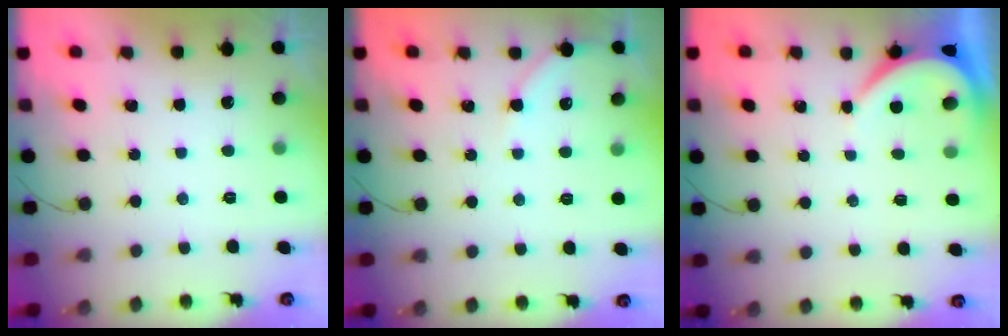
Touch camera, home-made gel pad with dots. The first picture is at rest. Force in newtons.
{"total": 4.0, "press": 4.0, "slide": 0.5}
{"total": 3.9, "press": 3.8, "slide": 0.5}